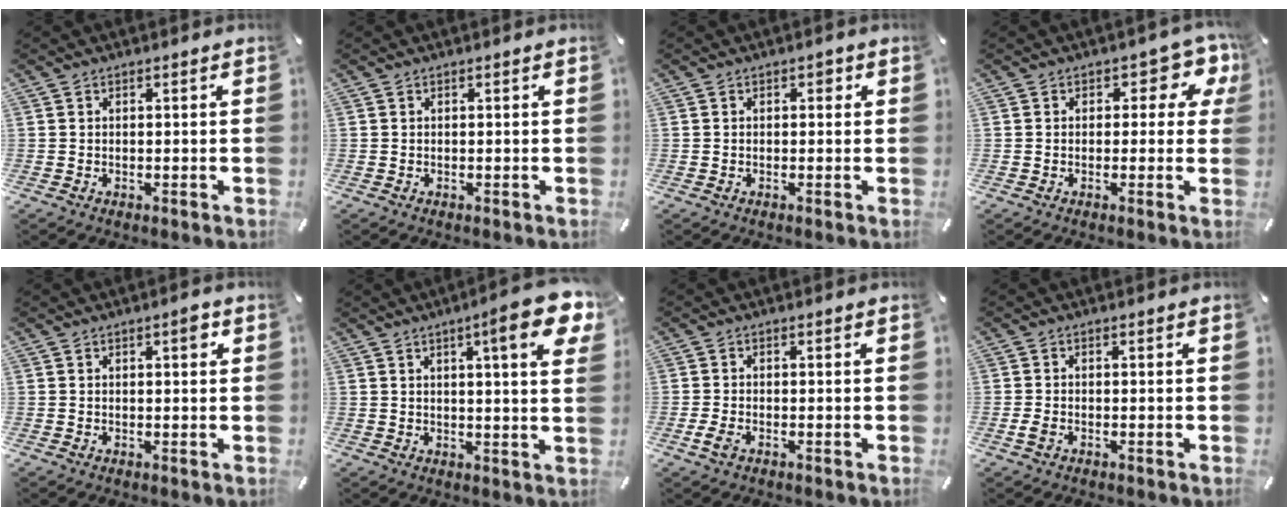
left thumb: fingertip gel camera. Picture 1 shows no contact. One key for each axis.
{"total": 0.0}
{"total": 2.0, "fx": 0.3, "fy": 1.5, "fz": 1.3, "tx": -0.011, "ty": 0.003, "tz": -0.001}
{"total": 6.6, "fx": 2.5, "fy": 4.0, "fz": 4.7, "tx": -0.049, "ty": -0.011, "tz": 0.035}
{"total": 2.3, "fx": 0.9, "fy": 0.8, "fz": 1.9, "tx": -0.024, "ty": 0.001, "tz": 0.009}
{"total": 12.3, "fx": 5.7, "fy": 2.1, "fz": 10.7, "tx": -0.151, "ty": -0.026, "tz": 0.084}
{"total": 2.1, "fx": -1.1, "fy": 1.0, "fz": 1.5, "tx": -0.037, "ty": -0.002, "tz": -0.022}
{"total": 1.7, "fx": -0.7, "fy": 1.0, "fz": 1.2, "tx": -0.027, "ty": 0.000, "tz": -0.014}